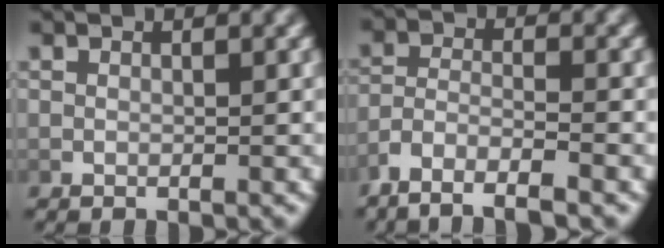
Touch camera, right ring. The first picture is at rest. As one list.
[{"total": 5.6, "force": [-4.5, 1.9, 2.7], "torque": [-0.056, -0.017, -0.071]}]